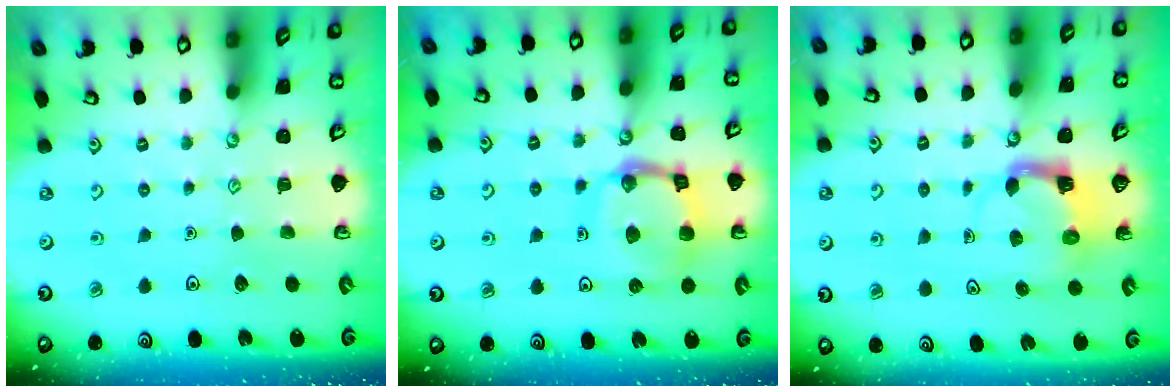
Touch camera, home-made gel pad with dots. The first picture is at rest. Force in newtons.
{"total": 13.5, "press": 13.5, "slide": 1.4}
{"total": 3.9, "press": 3.9, "slide": 0.7}